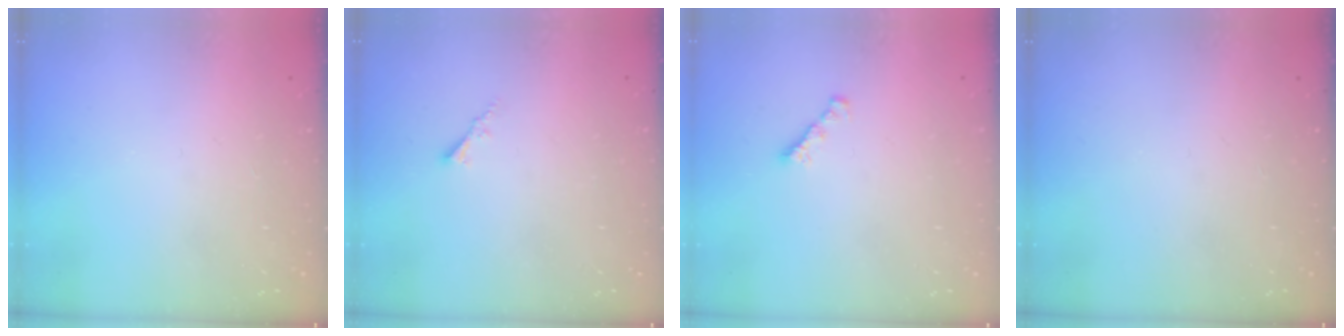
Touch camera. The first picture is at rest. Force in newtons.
{"total": 1.7, "press": 1.6, "slide": 0.5}
{"total": 1.6, "press": 1.5, "slide": 0.5}
{"total": 0.0}